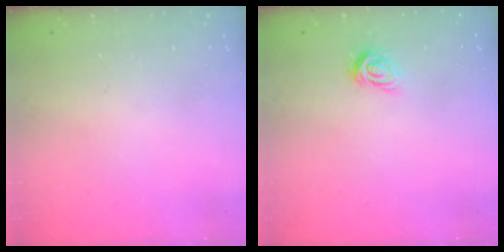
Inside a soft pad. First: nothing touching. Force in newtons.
{"total": 4.0, "press": 3.9, "slide": 0.5}